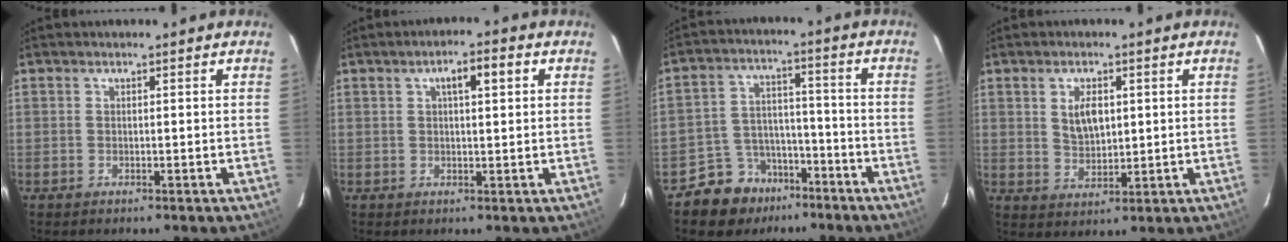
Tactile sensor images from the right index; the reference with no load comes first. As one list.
[{"total": 4.4, "force": [1.4, 1.2, 4.0], "torque": [-0.061, 0.016, 0.025]}, {"total": 9.4, "force": [-6.9, 6.3, 1.1], "torque": [-0.034, 0.040, -0.102]}, {"total": 5.6, "force": [1.6, 3.2, 4.3], "torque": [-0.076, 0.001, 0.036]}]